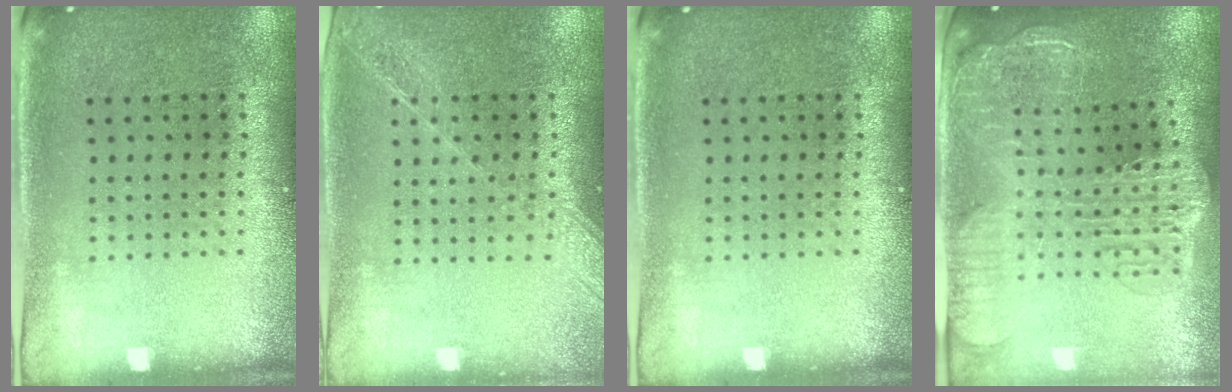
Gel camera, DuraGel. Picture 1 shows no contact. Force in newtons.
{"total": 1.5, "press": 1.4, "slide": 0.5}
{"total": 0.0}
{"total": 2.9, "press": 2.4, "slide": 1.7}